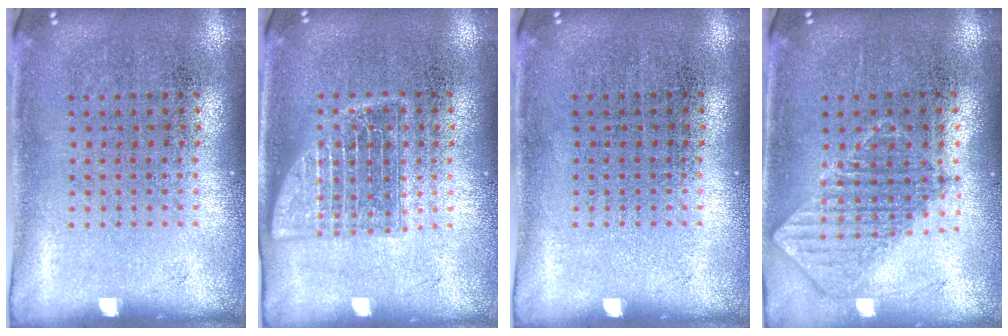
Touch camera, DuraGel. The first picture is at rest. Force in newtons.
{"total": 2.4, "press": 2.4, "slide": 0.4}
{"total": 0.0}
{"total": 0.9, "press": 0.9, "slide": 0.1}